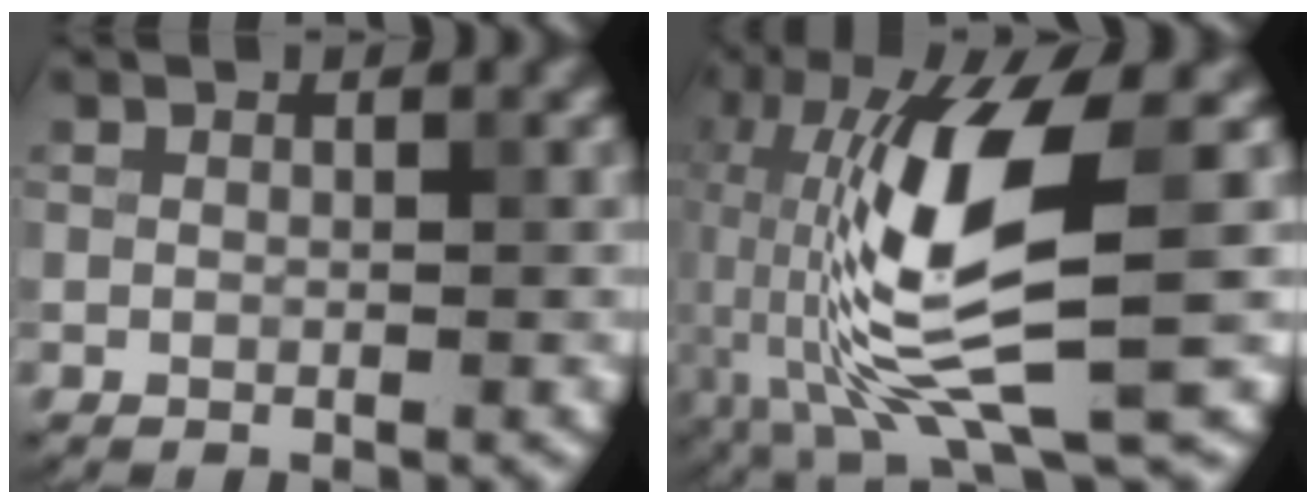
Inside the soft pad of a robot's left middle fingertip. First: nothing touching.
{"total": 12.5, "force": [-0.4, 3.5, 12.0], "torque": [-0.237, -0.012, -0.005]}